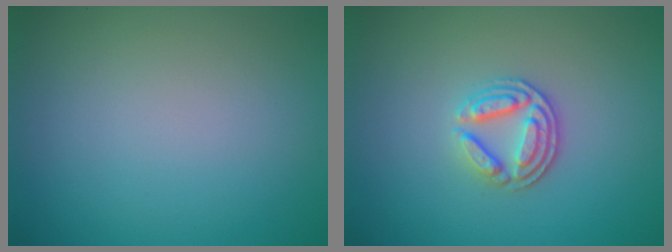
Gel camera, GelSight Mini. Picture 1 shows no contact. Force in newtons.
{"total": 3.4, "press": 2.8, "slide": 1.9}